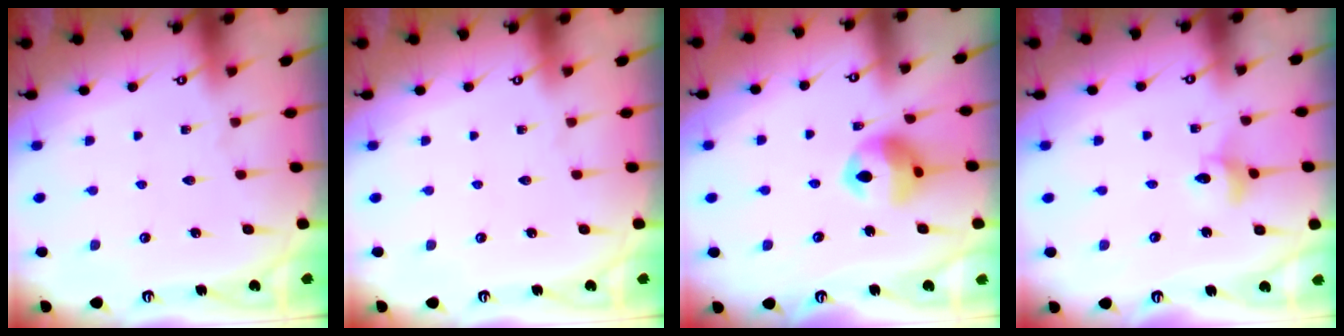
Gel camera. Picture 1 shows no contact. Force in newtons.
{"total": 0.0}
{"total": 11.0, "press": 10.9, "slide": 1.4}
{"total": 4.2, "press": 4.2, "slide": 0.3}